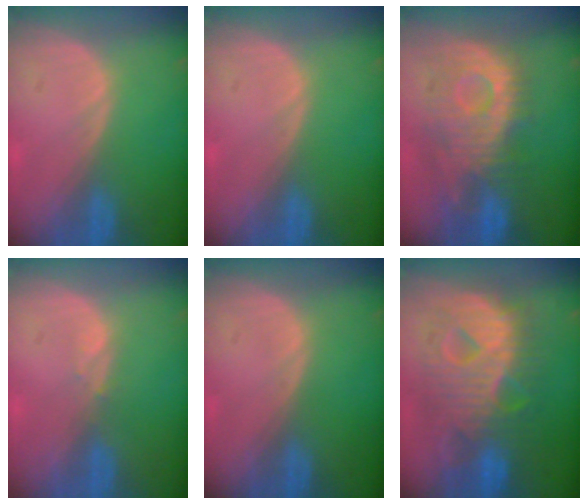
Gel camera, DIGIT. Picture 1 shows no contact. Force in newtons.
{"total": 0.0}
{"total": 10.6, "press": 9.9, "slide": 3.9}
{"total": 0.7, "press": 0.7, "slide": 0.2}
{"total": 0.0}
{"total": 12.7, "press": 12.6, "slide": 1.2}